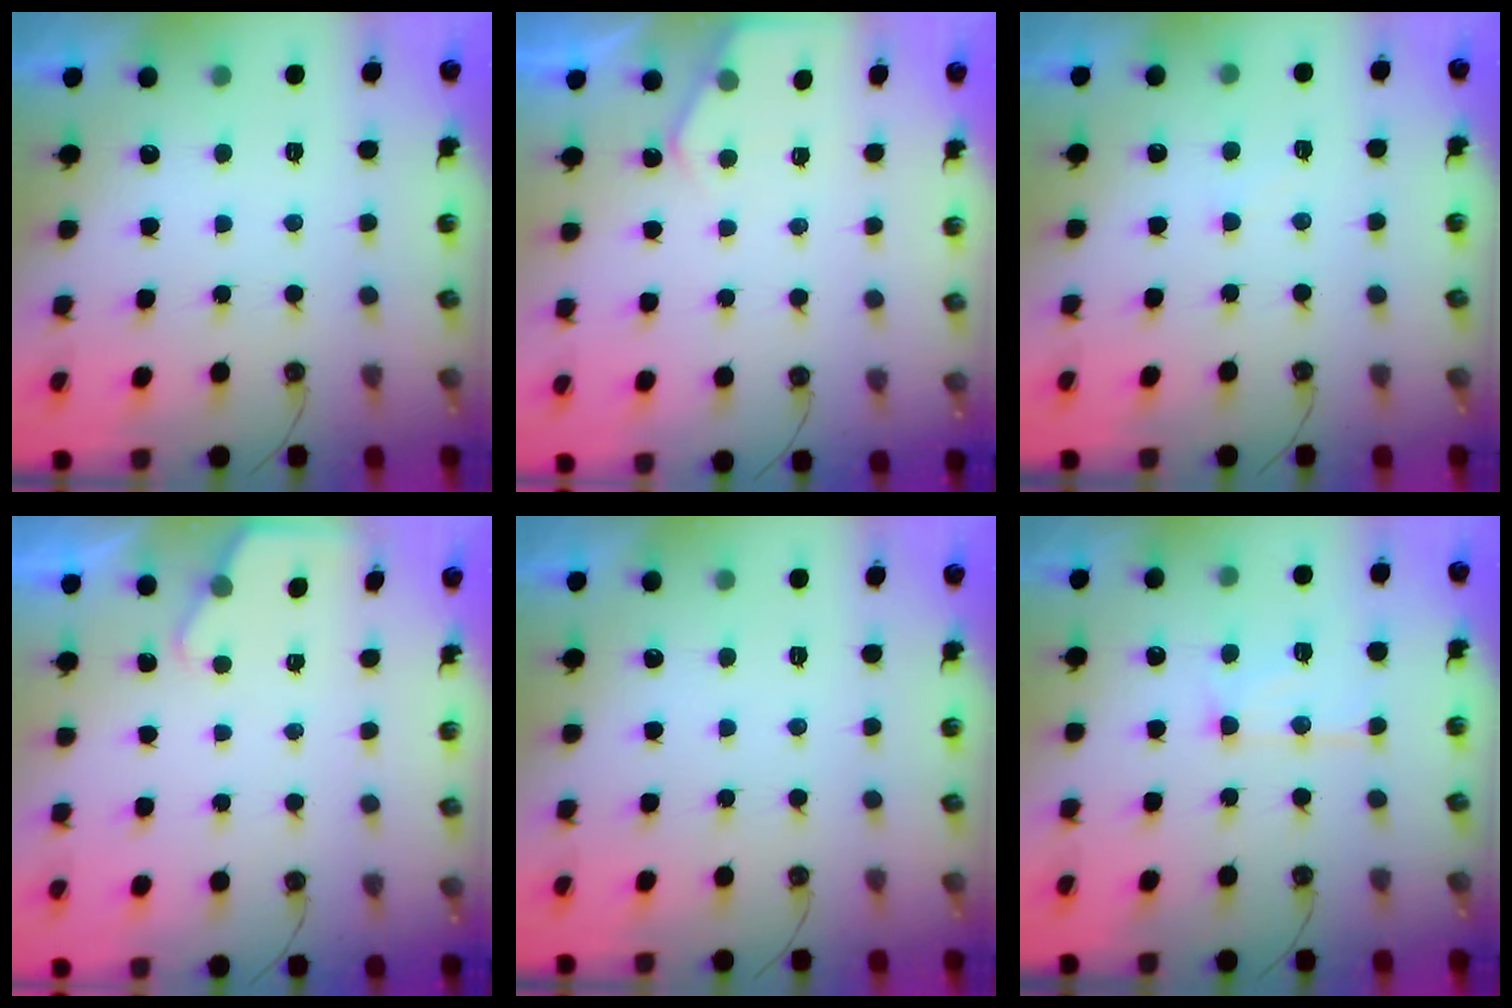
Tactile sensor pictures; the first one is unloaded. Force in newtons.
{"total": 3.9, "press": 3.9, "slide": 0.5}
{"total": 2.7, "press": 2.7, "slide": 0.4}
{"total": 2.1, "press": 2.0, "slide": 0.4}
{"total": 0.0}
{"total": 12.0, "press": 11.9, "slide": 1.1}